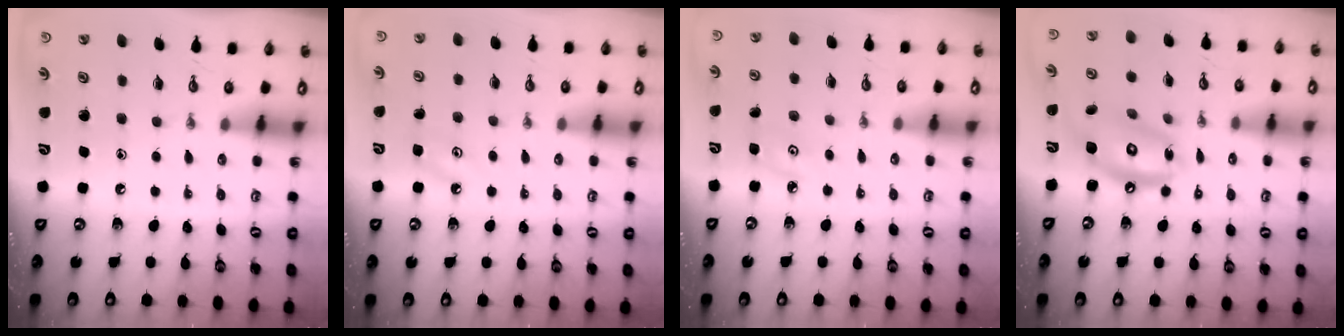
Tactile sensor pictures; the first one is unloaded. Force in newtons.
{"total": 3.9, "press": 3.9, "slide": 0.4}
{"total": 3.8, "press": 3.7, "slide": 0.4}
{"total": 13.2, "press": 13.2, "slide": 1.2}